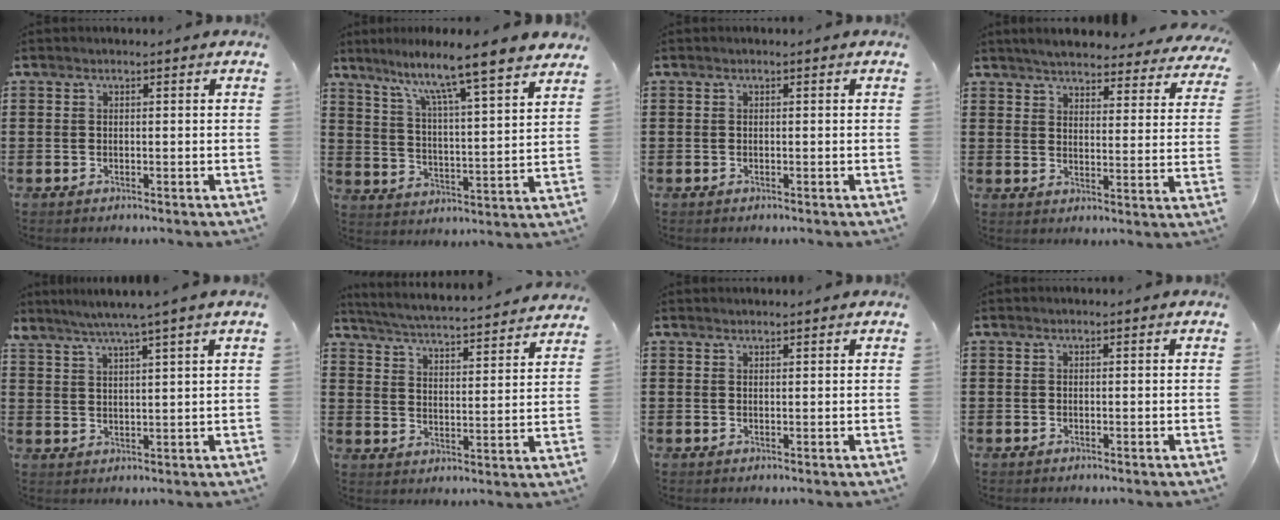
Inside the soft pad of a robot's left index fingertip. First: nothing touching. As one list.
[{"total": 8.5, "force": [7.2, -1.2, 4.3], "torque": [-0.104, -0.060, 0.111]}, {"total": 0.0}, {"total": 4.7, "force": [4.6, 0.1, 0.9], "torque": [-0.041, -0.029, 0.079]}, {"total": 4.1, "force": [3.5, -1.0, 1.9], "torque": [-0.046, -0.015, 0.059]}, {"total": 4.0, "force": [3.9, -0.8, 0.8], "torque": [-0.037, -0.038, 0.058]}, {"total": 1.0, "force": [1.0, 0.0, 0.1], "torque": [-0.004, -0.002, 0.021]}, {"total": 0.0}]